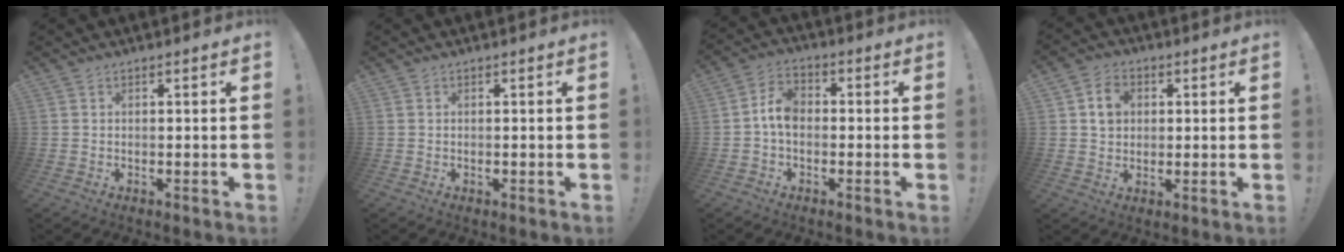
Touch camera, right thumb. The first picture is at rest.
{"total": 0.0}
{"total": 7.0, "force": [-0.7, 4.7, 5.2], "torque": [-0.096, 0.009, -0.012]}
{"total": 7.1, "force": [2.1, 5.9, 3.2], "torque": [-0.044, 0.002, 0.039]}